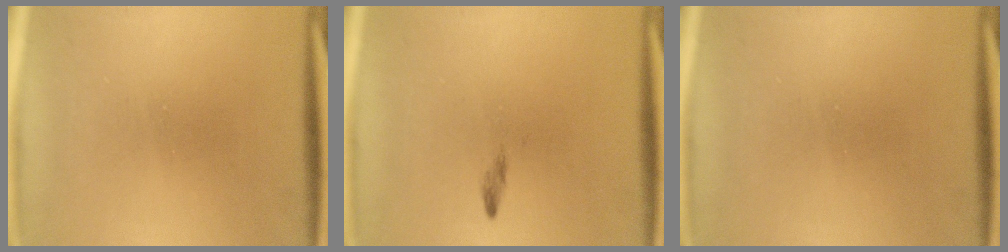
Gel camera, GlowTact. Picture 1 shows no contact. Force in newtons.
{"total": 0.7}
{"total": 0.0}